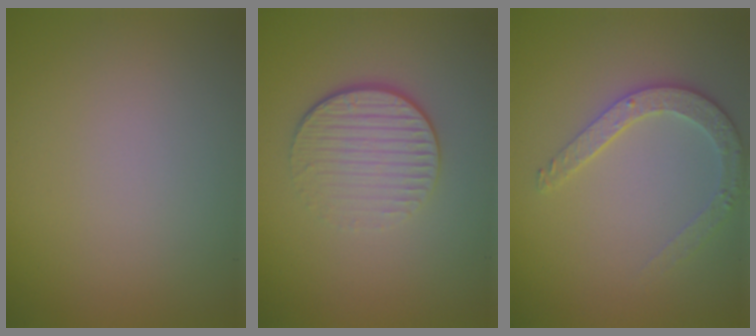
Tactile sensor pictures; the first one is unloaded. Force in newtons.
{"total": 4.2, "press": 2.8, "slide": 3.1}
{"total": 2.8, "press": 2.5, "slide": 1.2}